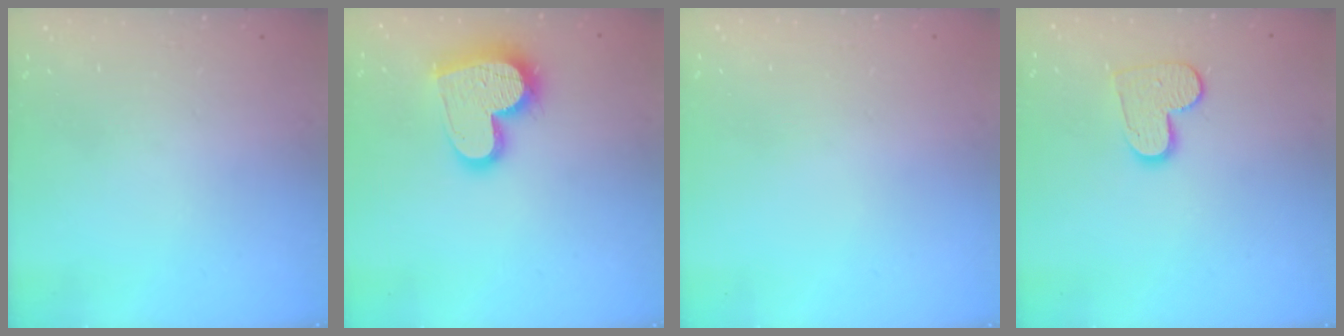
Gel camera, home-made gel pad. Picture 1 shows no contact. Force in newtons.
{"total": 16.4, "press": 16.3, "slide": 1.2}
{"total": 0.8, "press": 0.8, "slide": 0.1}
{"total": 9.7, "press": 9.7, "slide": 0.5}